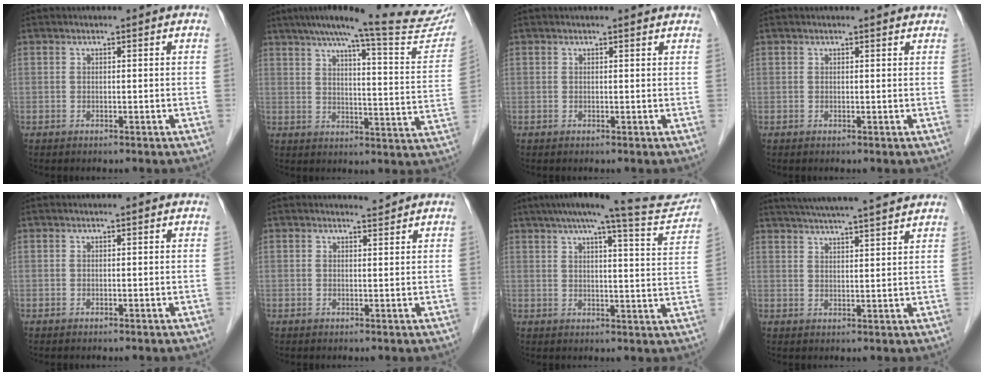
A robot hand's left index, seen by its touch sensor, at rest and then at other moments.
{"total": 23.0, "force": [20.4, 1.0, 10.6], "torque": [-0.147, -0.054, 0.245]}
{"total": 1.4, "force": [1.4, 0.1, 0.3], "torque": [-0.011, 0.001, 0.011]}
{"total": 1.4, "force": [1.4, 0.1, 0.3], "torque": [-0.011, 0.001, 0.012]}
{"total": 0.0}
{"total": 1.1, "force": [1.0, -0.2, -0.3], "torque": [-0.005, -0.009, 0.016]}
{"total": 15.0, "force": [13.3, 1.0, 6.7], "torque": [-0.095, -0.012, 0.156]}
{"total": 15.7, "force": [13.9, 0.6, 7.1], "torque": [-0.124, 0.029, 0.194]}